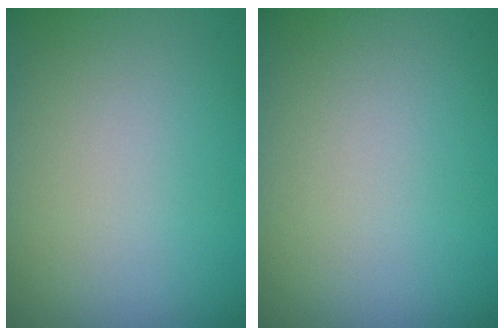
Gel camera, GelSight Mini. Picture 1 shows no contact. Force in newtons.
{"total": 0.0}